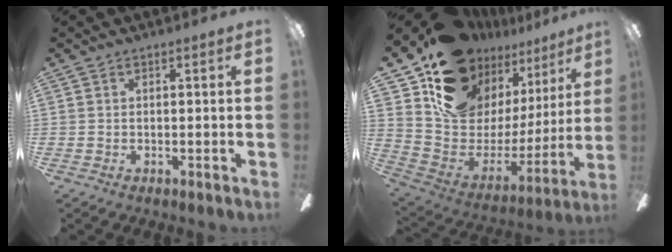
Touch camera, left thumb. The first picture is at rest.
{"total": 20.3, "force": [14.9, 11.7, 7.5], "torque": [-0.127, -0.097, 0.283]}